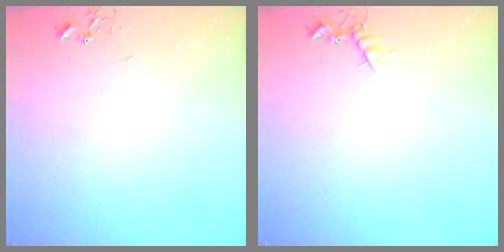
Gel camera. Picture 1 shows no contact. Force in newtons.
{"total": 5.3, "press": 5.2, "slide": 1.0}